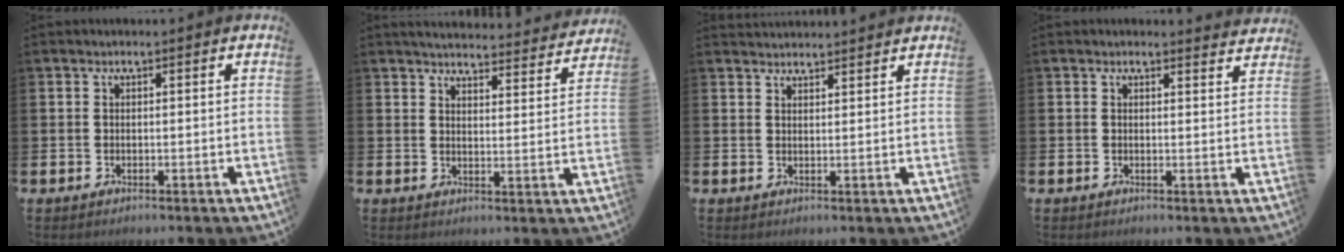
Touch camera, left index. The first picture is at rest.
{"total": 4.4, "force": [4.3, 0.4, 0.6], "torque": [-0.016, -0.037, 0.072]}
{"total": 2.5, "force": [2.5, 0.3, 0.0], "torque": [-0.002, -0.012, 0.045]}
{"total": 1.6, "force": [1.6, 0.2, -0.1], "torque": [0.007, -0.012, 0.027]}